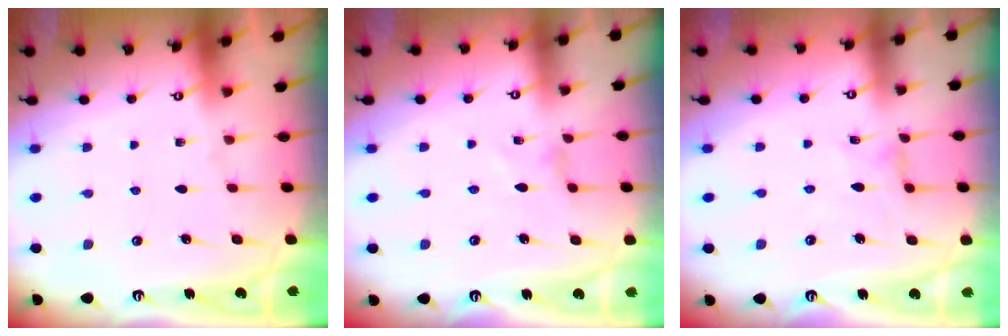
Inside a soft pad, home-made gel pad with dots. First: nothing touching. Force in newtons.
{"total": 0.0}
{"total": 0.8, "press": 0.7, "slide": 0.3}